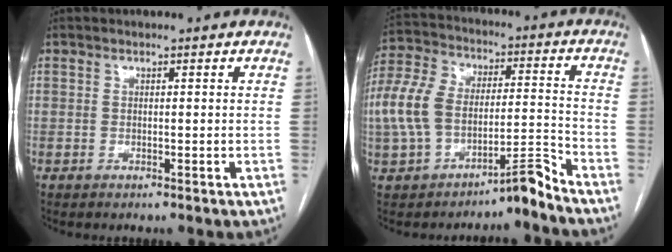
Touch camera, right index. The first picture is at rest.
{"total": 9.7, "force": [-5.2, 3.8, 7.2], "torque": [-0.151, 0.061, -0.093]}